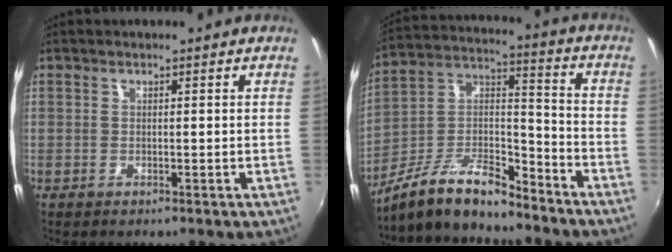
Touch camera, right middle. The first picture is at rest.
{"total": 13.8, "force": [-11.1, 3.7, 7.2], "torque": [-0.153, 0.013, -0.207]}